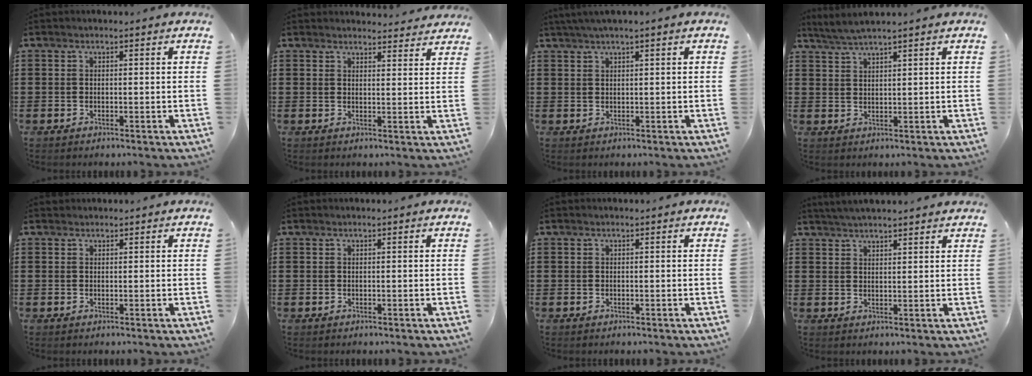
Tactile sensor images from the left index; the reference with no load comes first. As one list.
[{"total": 2.8, "force": [2.8, 0.3, 0.2], "torque": [-0.004, -0.012, 0.051]}, {"total": 1.6, "force": [0.9, -0.1, 1.3], "torque": [-0.023, -0.001, 0.017]}, {"total": 2.7, "force": [2.4, -0.4, 1.1], "torque": [-0.027, -0.001, 0.045]}, {"total": 0.6, "force": [0.6, 0.3, 0.0], "torque": [0.000, 0.002, 0.012]}, {"total": 0.0}, {"total": 0.0}, {"total": 2.8, "force": [2.8, -0.3, 0.5], "torque": [-0.015, -0.004, 0.052]}]